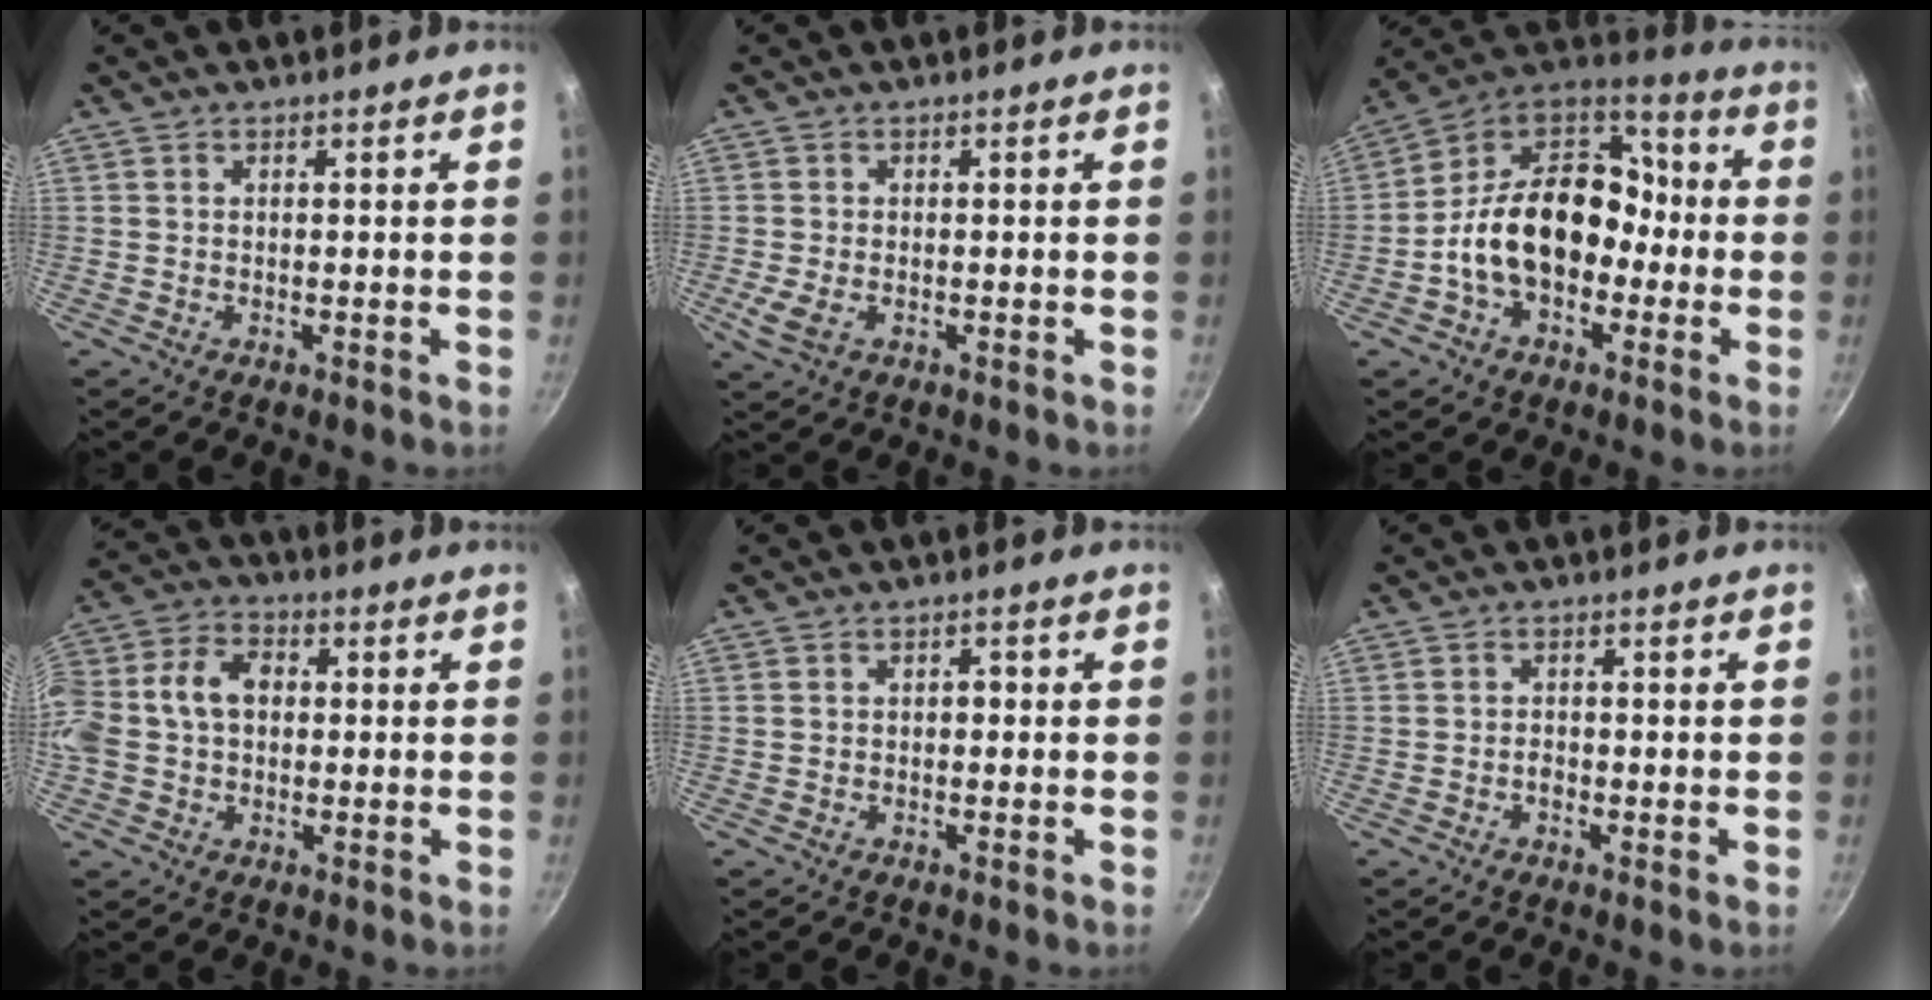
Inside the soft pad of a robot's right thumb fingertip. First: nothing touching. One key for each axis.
{"total": 3.7, "fx": -0.9, "fy": 2.3, "fz": 2.8, "tx": -0.055, "ty": -0.007, "tz": -0.016}
{"total": 19.5, "fx": -3.6, "fy": 14.0, "fz": 13.1, "tx": -0.180, "ty": 0.068, "tz": -0.072}
{"total": 14.1, "fx": 0.5, "fy": 10.6, "fz": 9.2, "tx": -0.173, "ty": 0.038, "tz": -0.004}
{"total": 1.3, "fx": -0.2, "fy": 0.9, "fz": 0.8, "tx": -0.011, "ty": 0.007, "tz": -0.005}
{"total": 1.2, "fx": -0.6, "fy": 0.7, "fz": 0.8, "tx": -0.015, "ty": 0.006, "tz": -0.013}